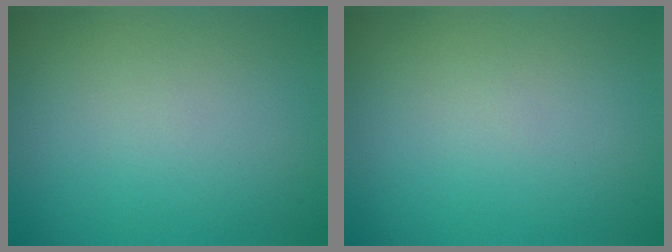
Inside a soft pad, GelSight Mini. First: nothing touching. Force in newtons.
{"total": 0.0}